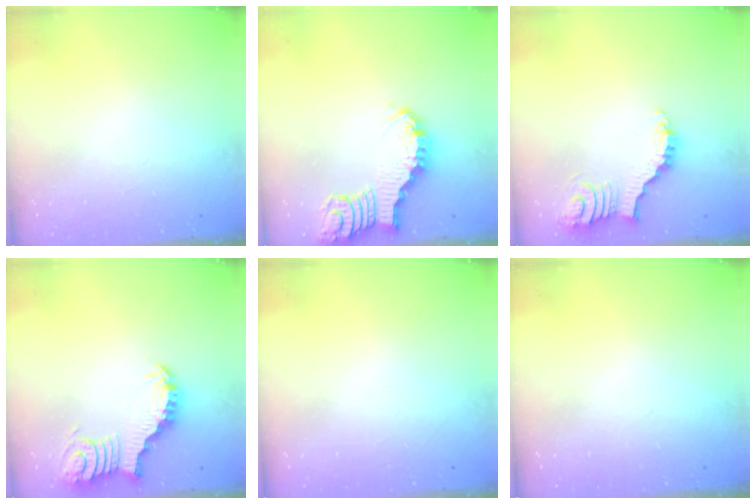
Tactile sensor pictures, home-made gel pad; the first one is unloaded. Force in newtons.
{"total": 2.8, "press": 2.7, "slide": 0.4}
{"total": 3.7, "press": 3.6, "slide": 0.7}
{"total": 3.9, "press": 3.8, "slide": 0.8}
{"total": 0.0}
{"total": 0.0}